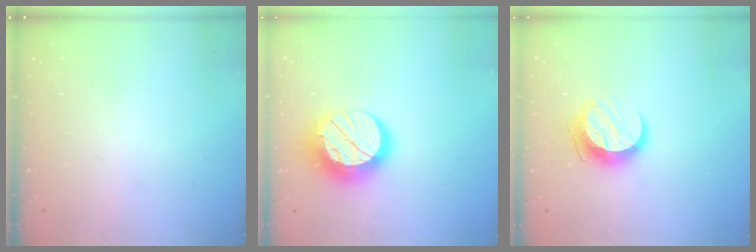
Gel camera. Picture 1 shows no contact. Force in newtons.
{"total": 15.0, "press": 15.0, "slide": 1.0}
{"total": 10.5, "press": 10.5, "slide": 0.8}